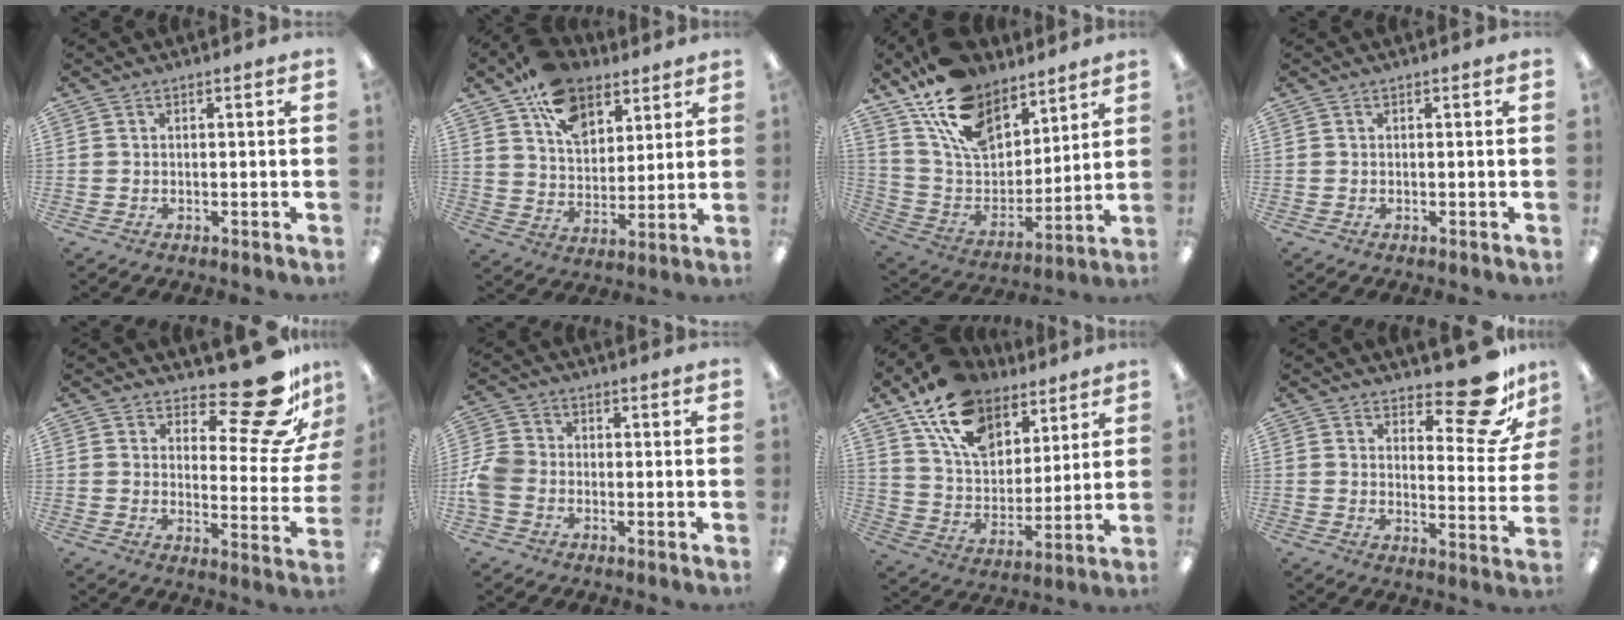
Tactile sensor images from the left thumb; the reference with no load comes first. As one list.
[{"total": 14.4, "force": [9.1, 9.0, 6.7], "torque": [-0.114, -0.040, 0.171]}, {"total": 18.3, "force": [12.4, 10.4, 8.6], "torque": [-0.181, -0.059, 0.234]}, {"total": 0.0}, {"total": 18.3, "force": [13.1, 6.3, 11.2], "torque": [-0.142, -0.099, 0.217]}, {"total": 6.3, "force": [-1.7, 4.9, 3.5], "torque": [-0.077, 0.016, -0.030]}, {"total": 17.4, "force": [11.6, 10.1, 8.1], "torque": [-0.151, -0.055, 0.216]}, {"total": 14.8, "force": [11.0, 4.8, 8.7], "torque": [-0.104, -0.080, 0.183]}]